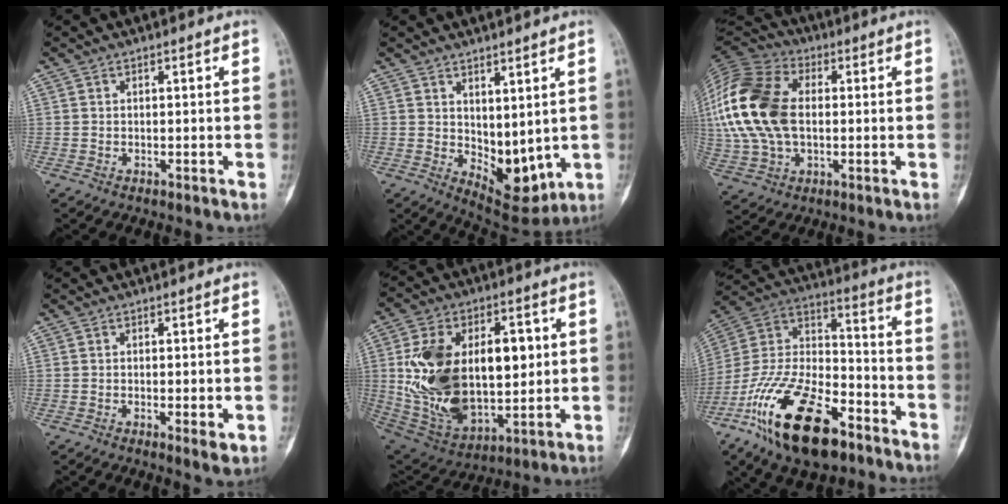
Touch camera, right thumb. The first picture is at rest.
{"total": 9.2, "force": [1.6, 5.0, 7.5], "torque": [-0.081, -0.031, 0.047]}
{"total": 21.7, "force": [1.3, 13.9, 16.6], "torque": [-0.370, 0.012, 0.024]}
{"total": 3.3, "force": [-0.6, 1.0, 3.1], "torque": [-0.047, -0.009, -0.009]}
{"total": 26.3, "force": [2.5, 15.7, 20.9], "torque": [-0.350, -0.005, 0.067]}
{"total": 25.6, "force": [-14.4, 11.5, 17.7], "torque": [-0.373, 0.053, -0.261]}